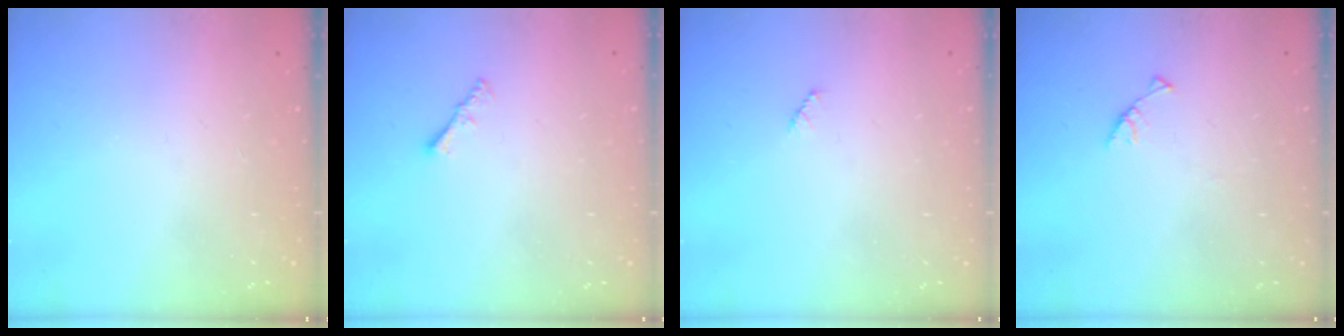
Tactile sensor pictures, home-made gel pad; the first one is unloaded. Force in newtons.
{"total": 1.6, "press": 1.5, "slide": 0.5}
{"total": 2.5, "press": 2.5, "slide": 0.3}
{"total": 3.0, "press": 3.0, "slide": 0.3}